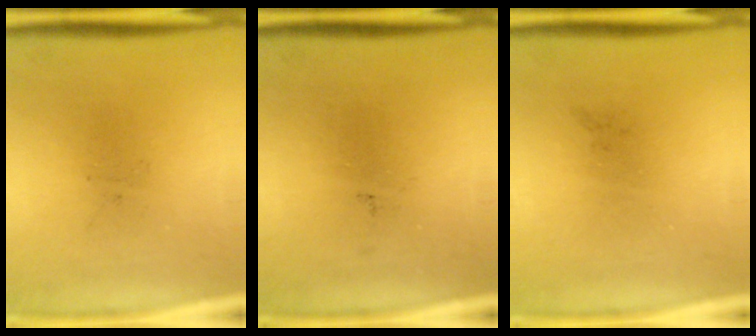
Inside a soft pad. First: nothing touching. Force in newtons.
{"total": 0.0}
{"total": 0.0}